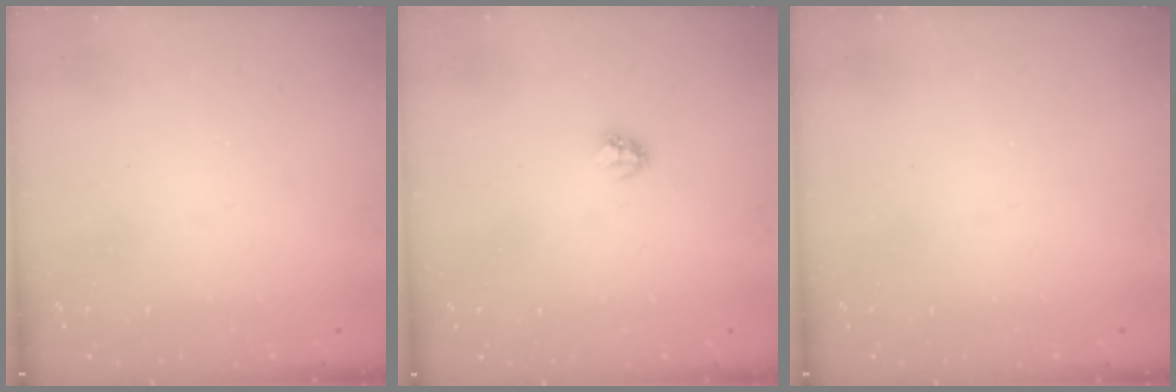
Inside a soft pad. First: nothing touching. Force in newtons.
{"total": 2.8, "press": 2.8, "slide": 0.3}
{"total": 0.0}